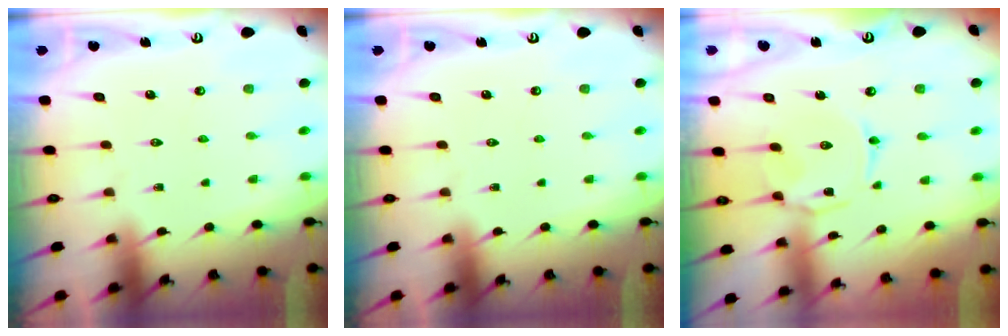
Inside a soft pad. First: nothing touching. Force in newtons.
{"total": 0.0}
{"total": 2.9, "press": 2.9, "slide": 0.5}